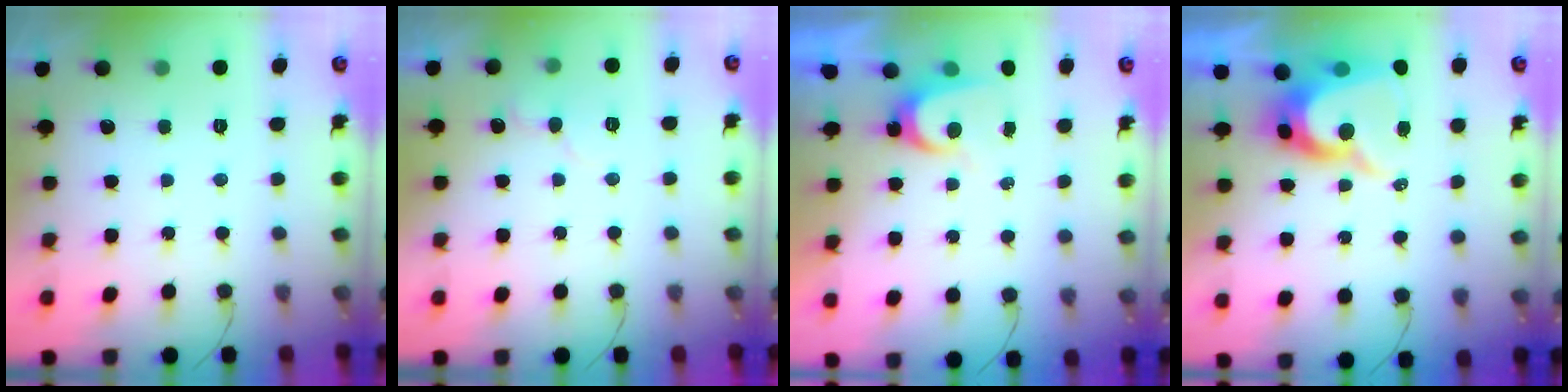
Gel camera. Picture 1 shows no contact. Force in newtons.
{"total": 8.4, "press": 8.4, "slide": 0.4}
{"total": 5.7, "press": 5.7, "slide": 0.4}
{"total": 11.3, "press": 11.2, "slide": 1.1}